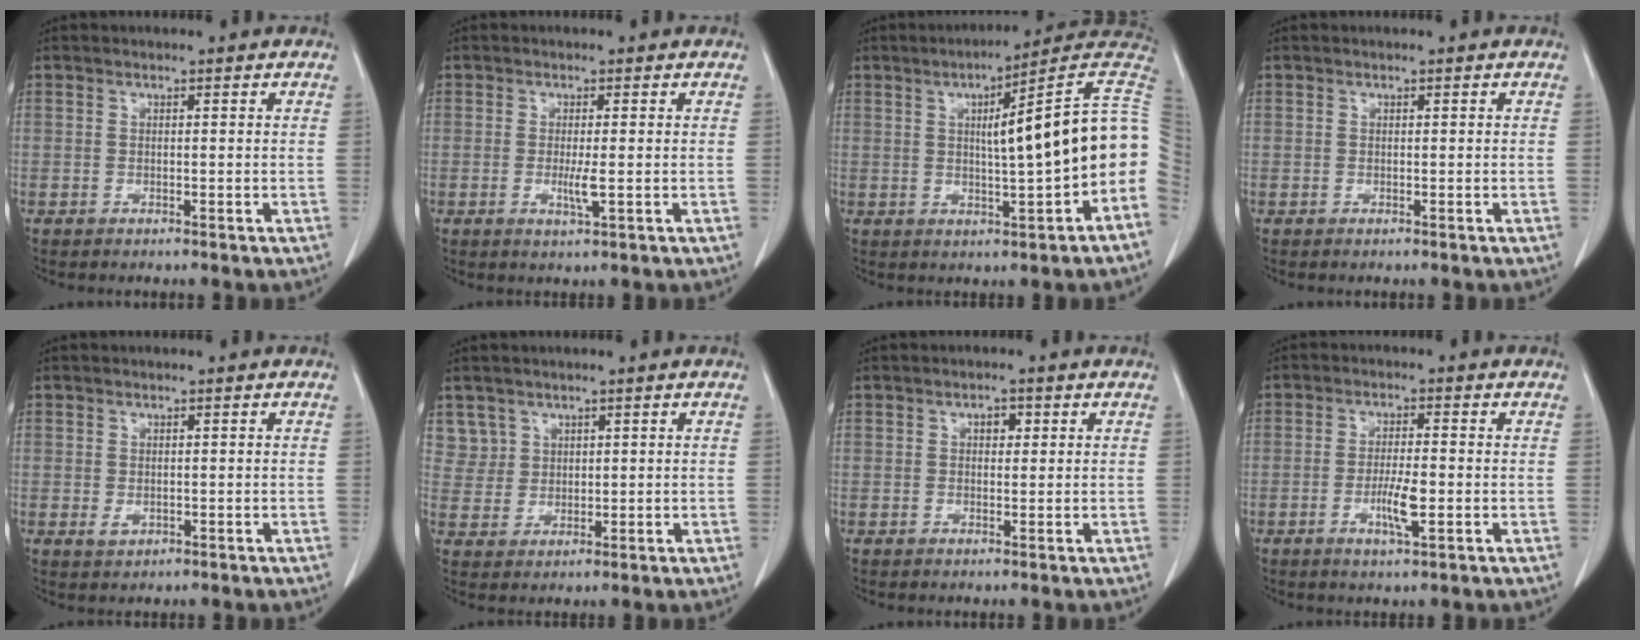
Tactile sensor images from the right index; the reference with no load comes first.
{"total": 2.6, "force": [-0.4, 0.1, 2.6], "torque": [-0.046, -0.003, -0.004]}
{"total": 14.6, "force": [0.3, 0.3, 14.6], "torque": [-0.177, 0.031, -0.002]}
{"total": 0.0}
{"total": 1.3, "force": [-0.1, 1.1, 0.8], "torque": [-0.010, -0.001, 0.003]}
{"total": 4.1, "force": [2.5, 3.2, -0.5], "torque": [0.030, 0.004, 0.048]}
{"total": 1.8, "force": [0.6, 1.1, 1.3], "torque": [-0.018, 0.004, 0.008]}
{"total": 4.9, "force": [-1.3, 0.7, 4.7], "torque": [-0.086, -0.003, -0.022]}